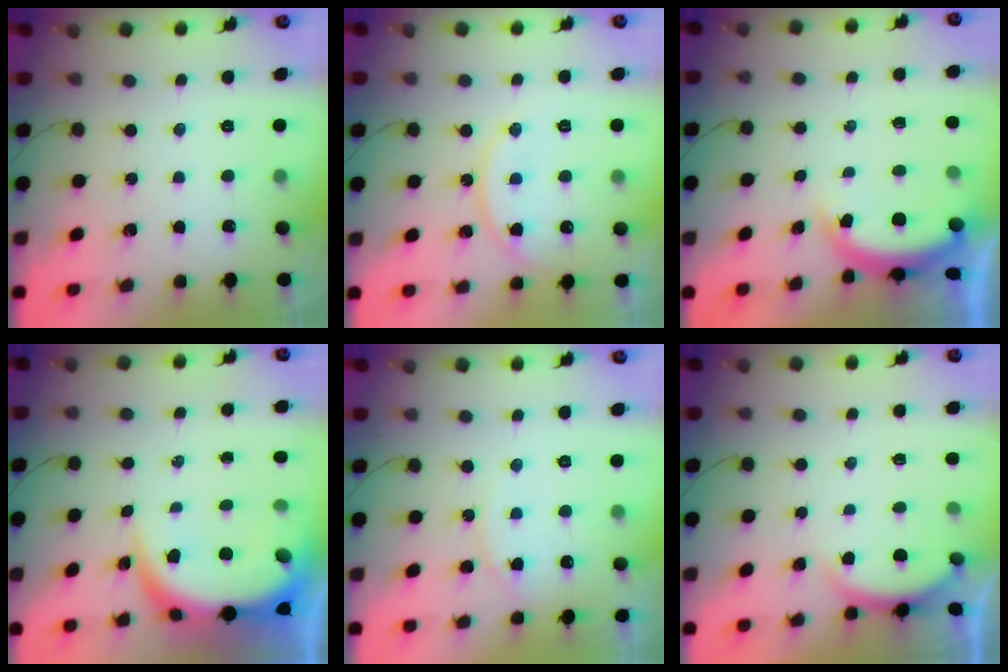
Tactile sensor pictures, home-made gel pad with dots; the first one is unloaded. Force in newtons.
{"total": 12.1, "press": 12.1, "slide": 0.8}
{"total": 4.4, "press": 4.4, "slide": 0.3}
{"total": 8.3, "press": 8.2, "slide": 1.1}
{"total": 7.1, "press": 7.1, "slide": 0.5}
{"total": 1.6, "press": 1.5, "slide": 0.6}